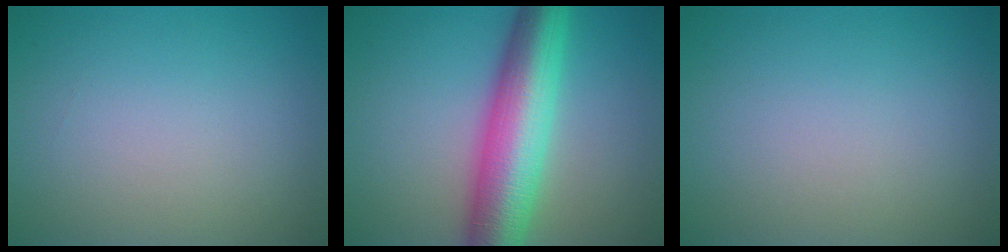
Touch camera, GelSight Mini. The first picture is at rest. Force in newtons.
{"total": 9.7, "press": 9.7, "slide": 0.2}
{"total": 0.0}